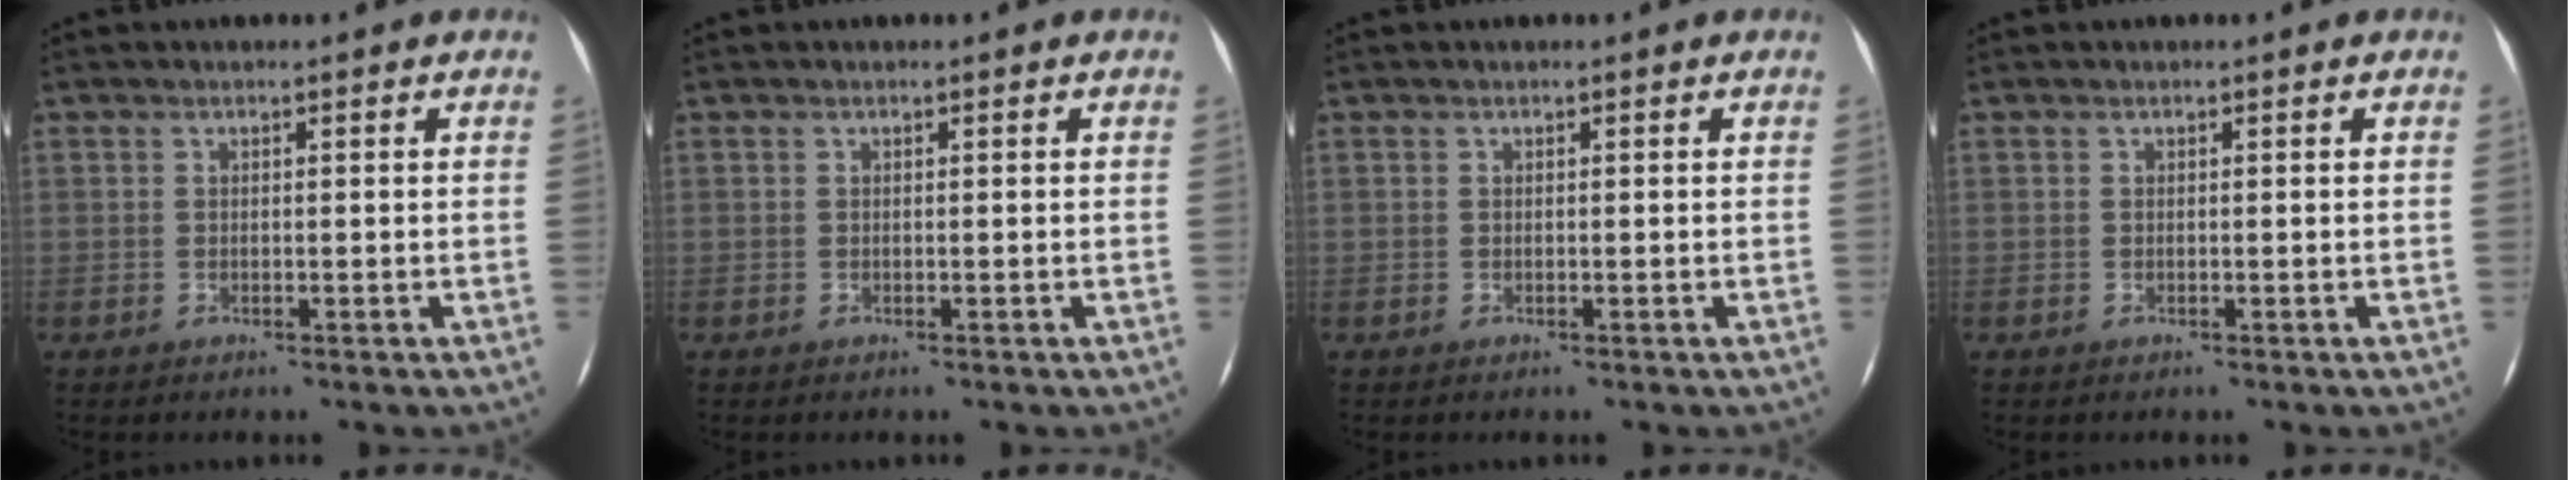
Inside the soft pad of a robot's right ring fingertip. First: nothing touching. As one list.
[{"total": 0.0}, {"total": 0.0}, {"total": 0.0}]